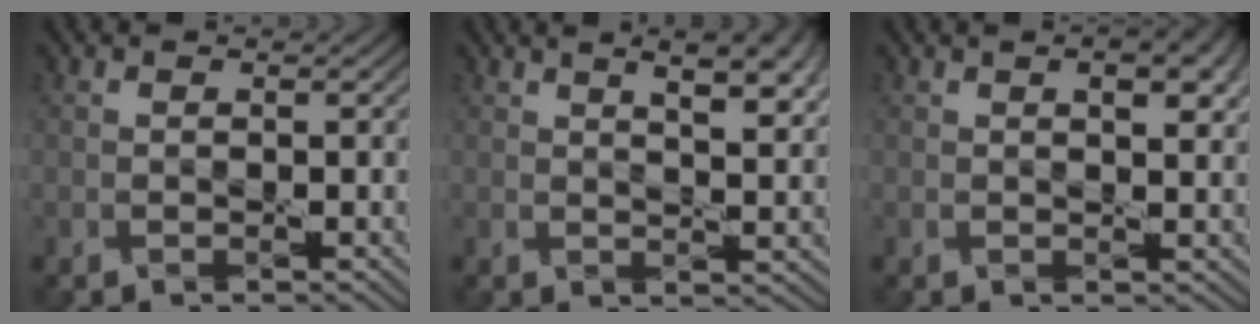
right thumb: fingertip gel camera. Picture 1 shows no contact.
{"total": 8.4, "force": [4.1, 2.8, 6.8], "torque": [-0.085, 0.014, 0.054]}
{"total": 4.6, "force": [2.0, 1.7, 3.8], "torque": [-0.061, 0.002, 0.030]}